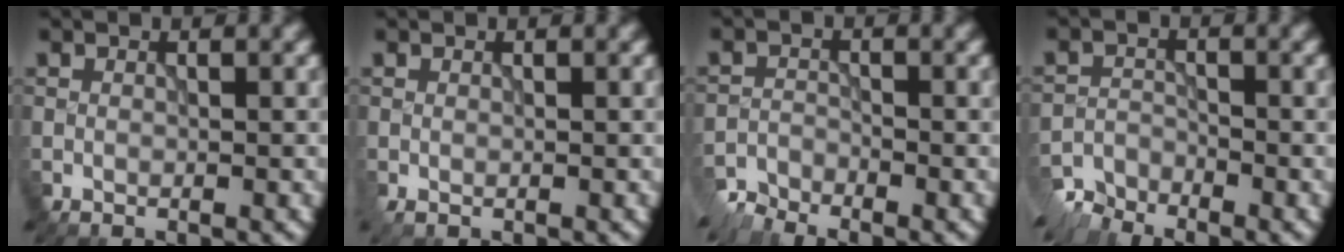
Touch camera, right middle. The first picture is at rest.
{"total": 0.6, "force": [-0.1, 0.3, 0.5], "torque": [-0.016, -0.003, 0.001]}
{"total": 3.5, "force": [-3.4, 0.7, 0.3], "torque": [-0.011, -0.015, -0.071]}
{"total": 4.5, "force": [-4.3, 1.2, 0.5], "torque": [-0.012, -0.016, -0.081]}